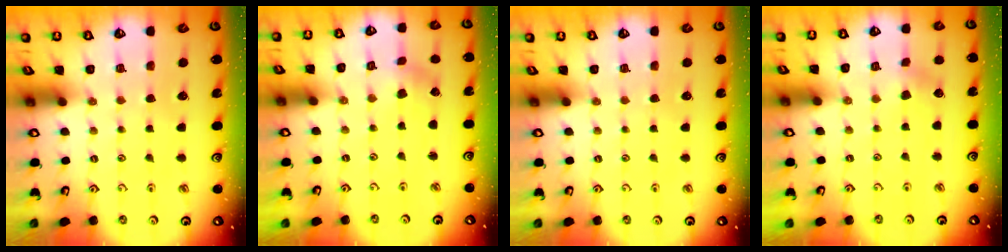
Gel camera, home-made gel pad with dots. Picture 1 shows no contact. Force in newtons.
{"total": 1.2, "press": 1.2, "slide": 0.1}
{"total": 0.0}
{"total": 2.0, "press": 1.9, "slide": 0.3}